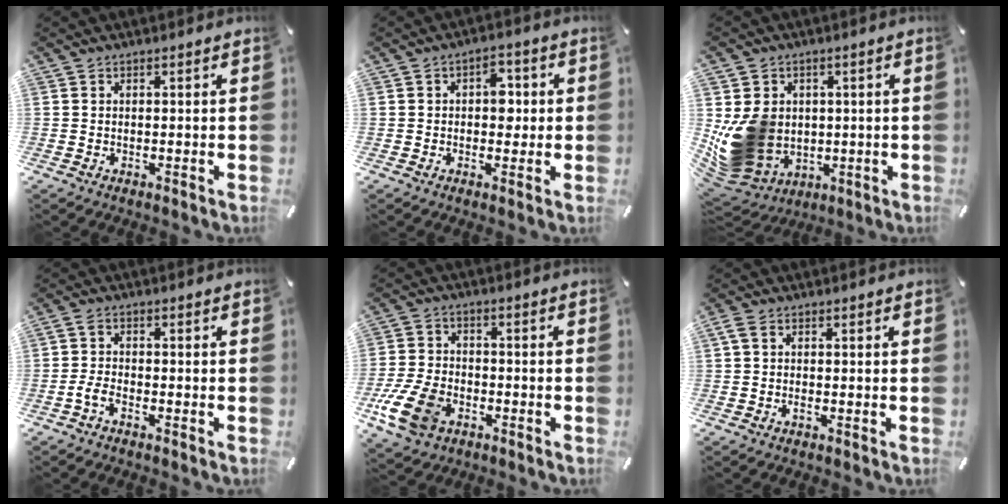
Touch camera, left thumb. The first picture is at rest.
{"total": 4.9, "force": [0.3, 3.4, 3.5], "torque": [-0.030, -0.002, -0.008]}
{"total": 13.7, "force": [0.4, 12.3, 6.0], "torque": [-0.134, -0.017, 0.015]}
{"total": 3.1, "force": [-1.6, 1.4, 2.3], "torque": [-0.058, 0.000, -0.034]}
{"total": 11.7, "force": [-5.4, 7.8, 6.9], "torque": [-0.154, 0.022, -0.098]}
{"total": 1.4, "force": [-0.3, 0.5, 1.2], "torque": [-0.023, -0.001, -0.006]}